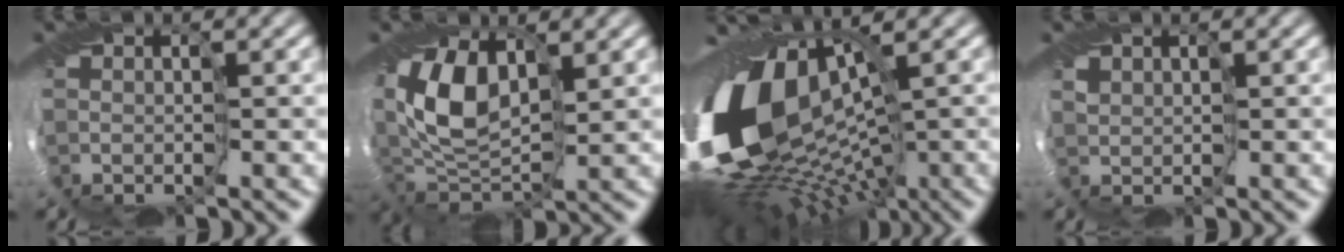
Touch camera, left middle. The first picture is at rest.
{"total": 7.3, "force": [0.6, 4.4, 5.8], "torque": [-0.131, 0.008, 0.003]}
{"total": 17.8, "force": [-0.8, 11.1, 13.9], "torque": [-0.254, -0.041, 0.016]}
{"total": 0.8, "force": [0.6, 0.6, 0.1], "torque": [-0.004, 0.000, 0.011]}